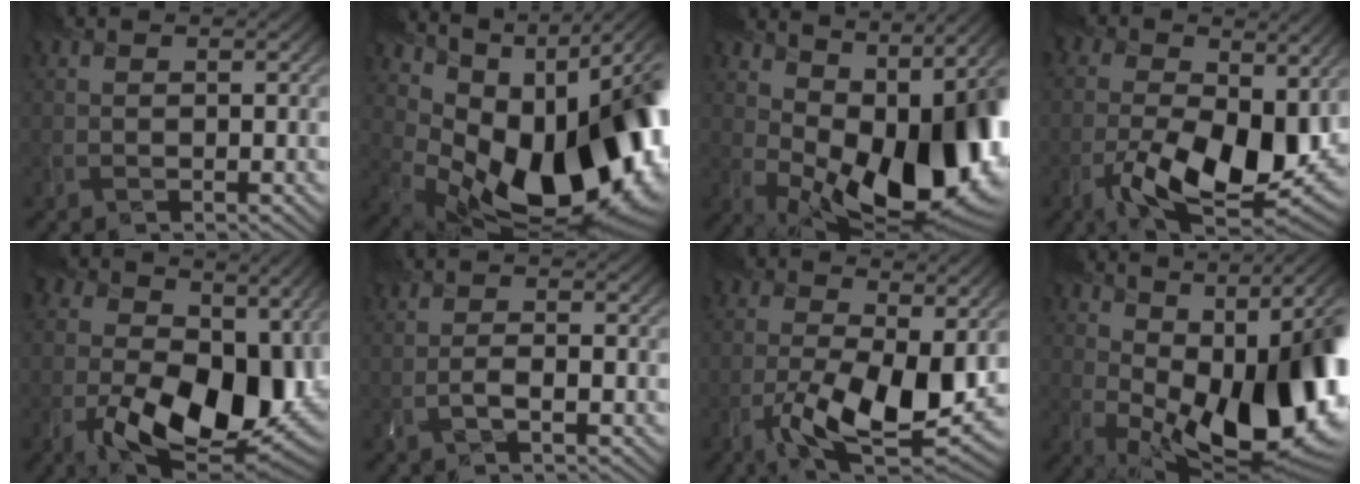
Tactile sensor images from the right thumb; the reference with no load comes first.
{"total": 18.1, "force": [0.6, 10.5, 14.7], "torque": [-0.216, -0.049, 0.047]}
{"total": 15.5, "force": [1.4, 8.1, 13.2], "torque": [-0.187, -0.017, 0.049]}
{"total": 14.8, "force": [-3.0, 7.8, 12.2], "torque": [-0.222, -0.017, -0.052]}
{"total": 17.1, "force": [-3.2, 10.3, 13.3], "torque": [-0.219, -0.033, -0.035]}
{"total": 1.0, "force": [-0.8, -0.1, 0.6], "torque": [-0.011, 0.003, -0.018]}
{"total": 12.3, "force": [-3.1, 5.5, 10.6], "torque": [-0.198, -0.023, -0.051]}
{"total": 16.2, "force": [0.6, 7.4, 14.4], "torque": [-0.208, -0.008, 0.029]}